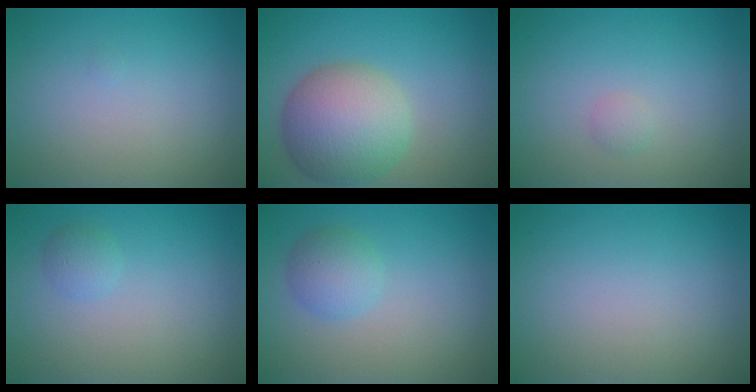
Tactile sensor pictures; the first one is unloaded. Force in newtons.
{"total": 8.0, "press": 8.0, "slide": 0.2}
{"total": 0.6, "press": 0.6, "slide": 0.1}
{"total": 1.2, "press": 1.2, "slide": 0.0}
{"total": 2.6, "press": 2.6, "slide": 0.1}
{"total": 0.0}